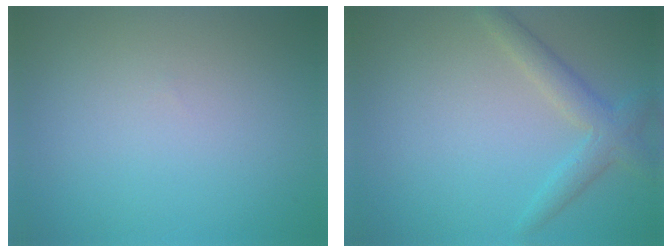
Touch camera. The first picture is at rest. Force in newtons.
{"total": 2.8, "press": 2.8, "slide": 0.1}